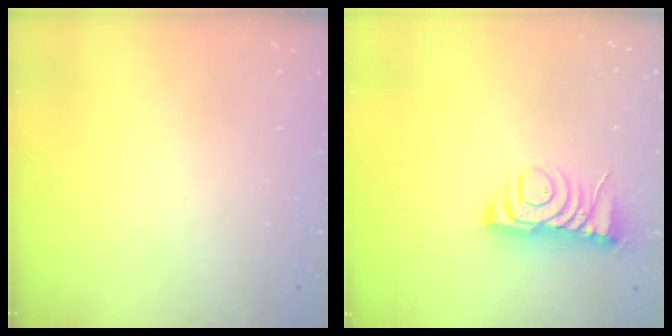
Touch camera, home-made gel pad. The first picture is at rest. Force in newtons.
{"total": 7.0, "press": 7.0, "slide": 0.9}